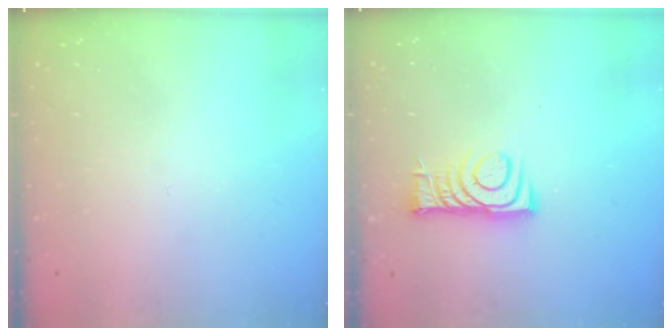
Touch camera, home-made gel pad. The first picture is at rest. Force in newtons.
{"total": 8.3, "press": 8.3, "slide": 0.8}